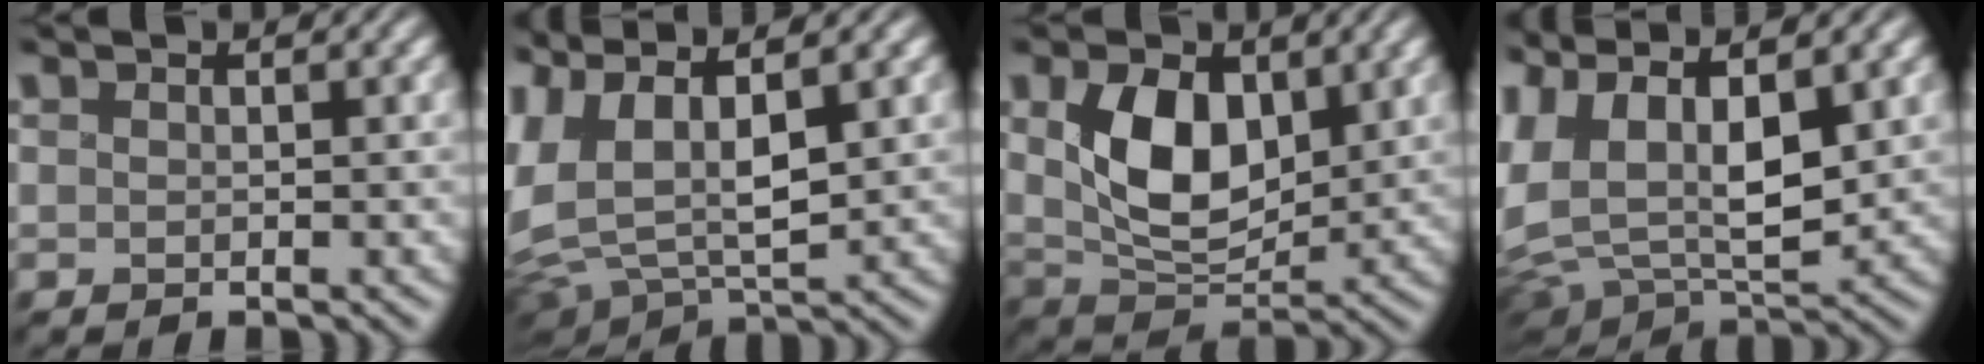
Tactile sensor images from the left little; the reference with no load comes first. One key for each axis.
{"total": 8.2, "fx": 2.2, "fy": 3.7, "fz": 7.0, "tx": -0.168, "ty": 0.009, "tz": 0.034}
{"total": 7.3, "fx": 1.5, "fy": 4.4, "fz": 5.7, "tx": -0.105, "ty": -0.010, "tz": 0.027}
{"total": 10.5, "fx": 2.8, "fy": 5.0, "fz": 8.8, "tx": -0.207, "ty": 0.005, "tz": 0.044}